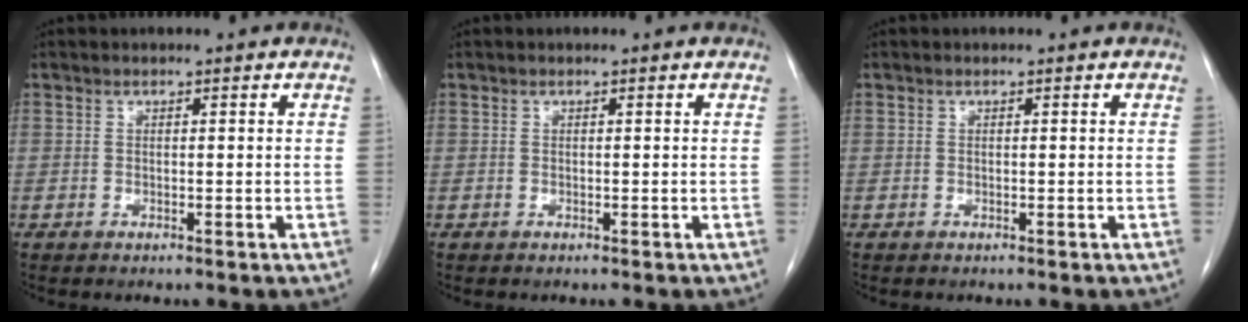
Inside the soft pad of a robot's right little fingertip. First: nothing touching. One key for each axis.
{"total": 0.0}
{"total": 0.0}